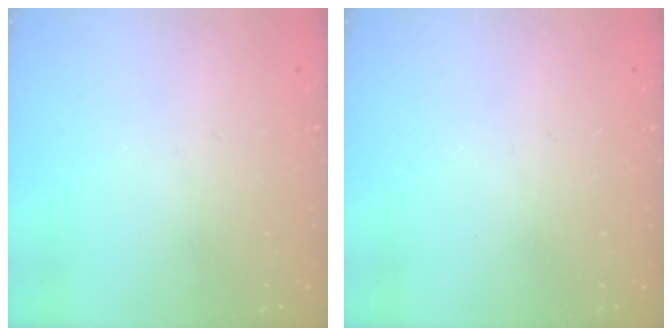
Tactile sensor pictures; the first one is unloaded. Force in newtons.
{"total": 0.0}